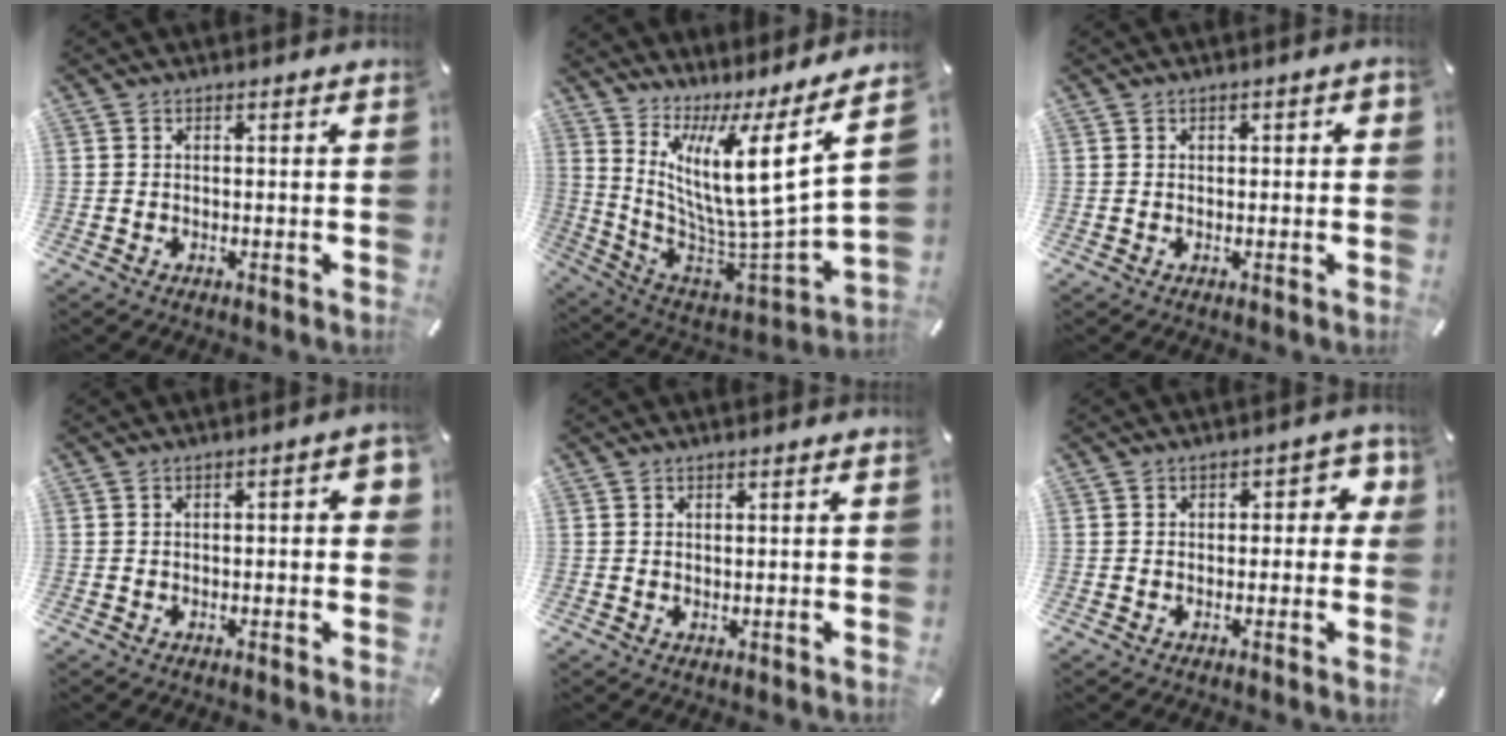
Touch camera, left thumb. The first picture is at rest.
{"total": 18.1, "force": [7.2, 3.1, 16.3], "torque": [-0.313, -0.087, 0.107]}
{"total": 0.9, "force": [-0.1, 0.7, 0.5], "torque": [-0.009, 0.005, -0.004]}
{"total": 3.5, "force": [0.0, 1.4, 3.3], "torque": [-0.050, 0.006, -0.001]}
{"total": 1.2, "force": [0.4, -0.1, 1.2], "torque": [-0.022, -0.003, 0.007]}
{"total": 4.4, "force": [0.6, 2.9, 3.2], "torque": [-0.032, 0.000, 0.002]}